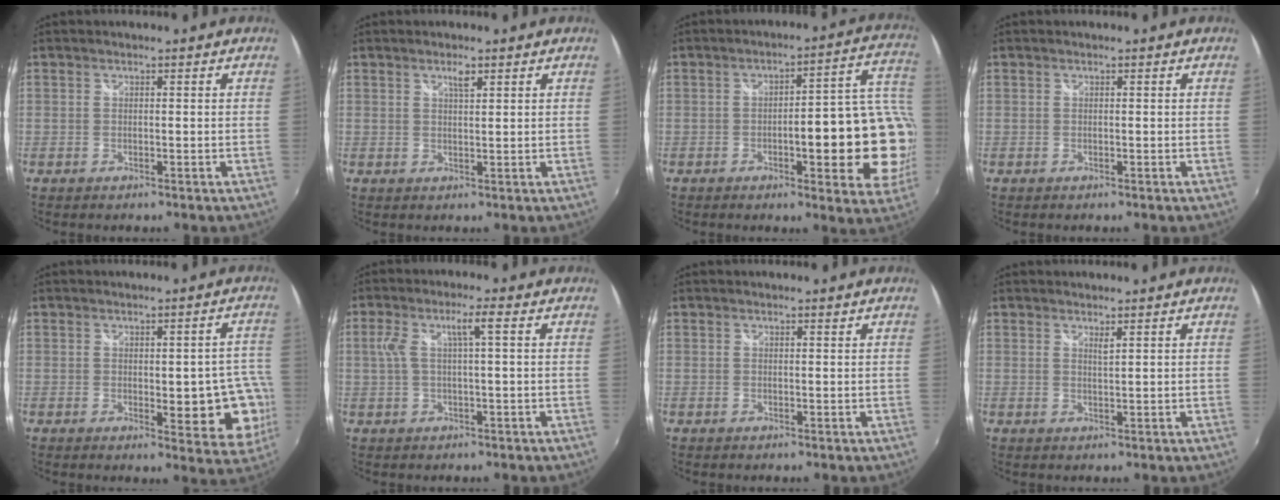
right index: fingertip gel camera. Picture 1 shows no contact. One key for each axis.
{"total": 1.9, "fx": 1.2, "fy": 0.5, "fz": 1.4, "tx": -0.022, "ty": 0.002, "tz": 0.019}
{"total": 17.3, "fx": -3.9, "fy": 4.8, "fz": 16.1, "tx": -0.201, "ty": 0.017, "tz": -0.047}
{"total": 0.0}
{"total": 10.3, "fx": -1.9, "fy": 4.0, "fz": 9.3, "tx": -0.100, "ty": -0.004, "tz": -0.015}
{"total": 5.1, "fx": 0.8, "fy": 0.3, "fz": 5.1, "tx": -0.102, "ty": 0.005, "tz": 0.023}
{"total": 0.0}
{"total": 1.1, "fx": 0.9, "fy": -0.1, "fz": 0.7, "tx": -0.013, "ty": -0.002, "tz": 0.015}